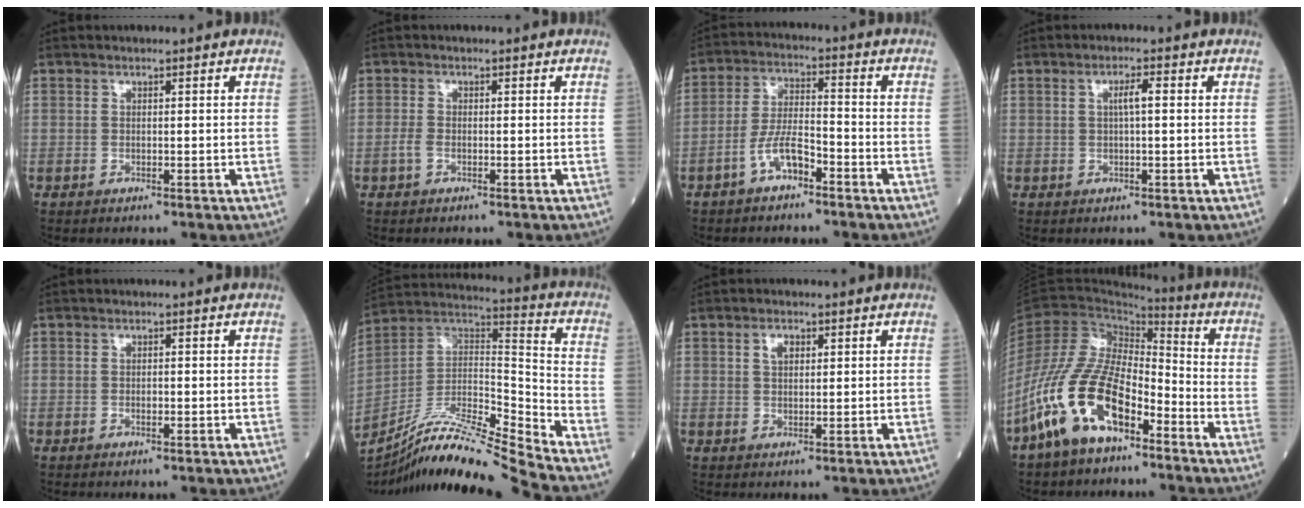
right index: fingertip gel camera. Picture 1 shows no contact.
{"total": 1.4, "force": [-0.6, 0.6, 1.0], "torque": [-0.027, 0.000, -0.014]}
{"total": 6.1, "force": [-3.7, 2.0, 4.4], "torque": [-0.093, 0.012, -0.069]}
{"total": 2.3, "force": [0.3, 0.2, 2.3], "torque": [-0.041, 0.004, 0.005]}
{"total": 1.0, "force": [-0.2, 0.6, 0.8], "torque": [-0.019, -0.001, -0.002]}
{"total": 18.0, "force": [-16.2, -1.7, 7.6], "torque": [-0.145, 0.018, -0.294]}
{"total": 2.2, "force": [1.0, 1.3, 1.5], "torque": [-0.025, 0.003, 0.017]}
{"total": 14.4, "force": [-8.3, 6.0, 10.0], "torque": [-0.224, 0.004, -0.163]}